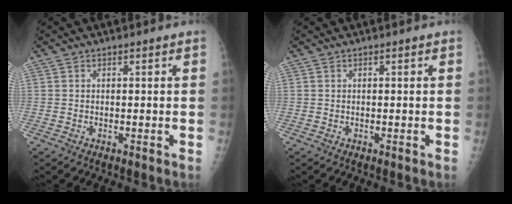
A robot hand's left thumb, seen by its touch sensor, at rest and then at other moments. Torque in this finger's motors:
{"motor_torque": [0.00, 0.00, -0.03, -0.03, 0.00]}